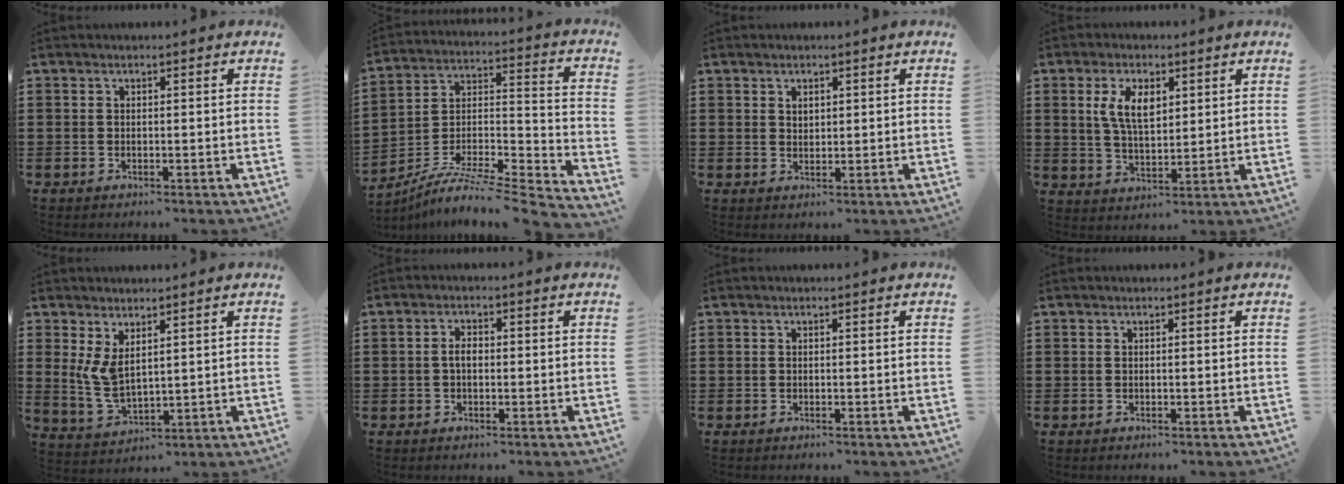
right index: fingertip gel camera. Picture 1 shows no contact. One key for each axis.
{"total": 7.1, "fx": -6.1, "fy": 1.0, "fz": 3.5, "tx": -0.063, "ty": -0.003, "tz": -0.124}
{"total": 1.4, "fx": 1.0, "fy": 0.8, "fz": 0.4, "tx": -0.010, "ty": 0.002, "tz": 0.020}
{"total": 6.1, "fx": 2.2, "fy": 3.0, "fz": 4.8, "tx": -0.105, "ty": 0.008, "tz": 0.038}
{"total": 5.2, "fx": 1.9, "fy": 2.4, "fz": 4.2, "tx": -0.104, "ty": -0.012, "tz": 0.031}
{"total": 2.1, "fx": -0.1, "fy": 1.0, "fz": 1.8, "tx": -0.035, "ty": 0.002, "tz": -0.003}
{"total": 0.0}
{"total": 0.0}